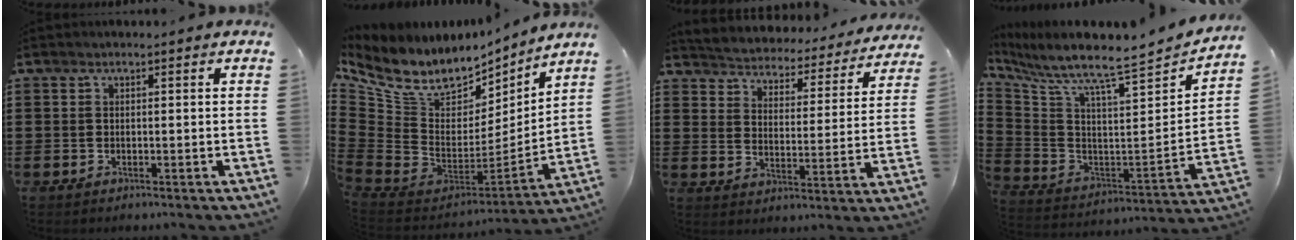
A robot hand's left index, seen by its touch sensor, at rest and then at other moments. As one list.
[{"total": 10.6, "force": [7.2, 5.8, 5.1], "torque": [-0.143, -0.059, 0.127]}, {"total": 3.3, "force": [3.3, 0.0, -0.3], "torque": [-0.018, -0.034, 0.046]}, {"total": 6.4, "force": [5.9, -0.9, 2.3], "torque": [-0.070, -0.081, 0.084]}]